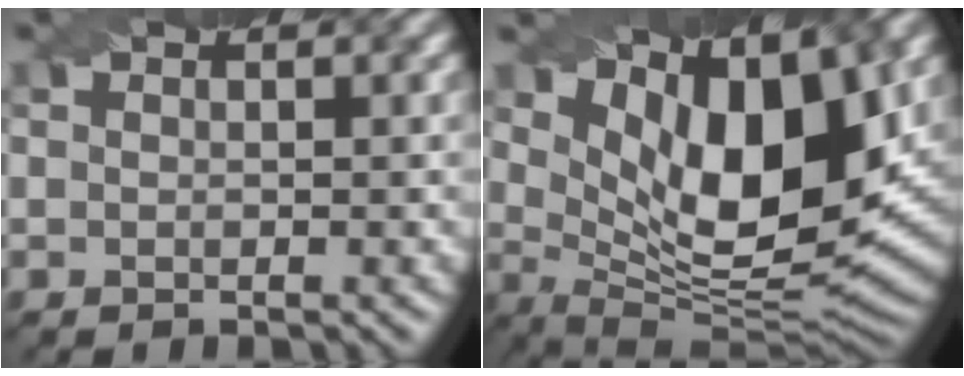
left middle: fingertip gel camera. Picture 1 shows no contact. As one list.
[{"total": 12.6, "force": [4.9, 5.3, 10.3], "torque": [-0.166, -0.006, 0.089]}]